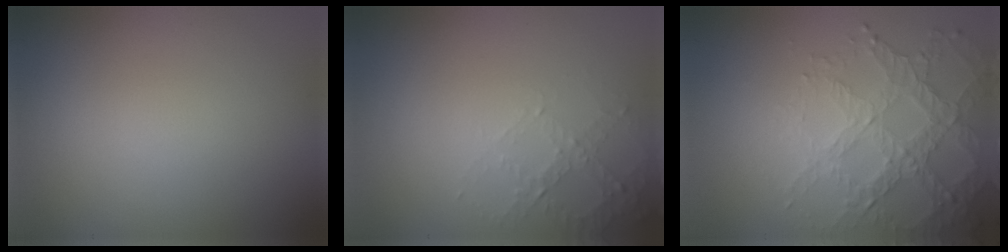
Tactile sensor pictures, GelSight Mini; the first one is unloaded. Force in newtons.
{"total": 2.2, "press": 2.1, "slide": 0.6}
{"total": 4.7, "press": 4.1, "slide": 2.2}